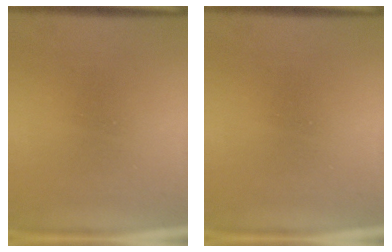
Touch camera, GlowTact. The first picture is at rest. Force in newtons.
{"total": 0.0}